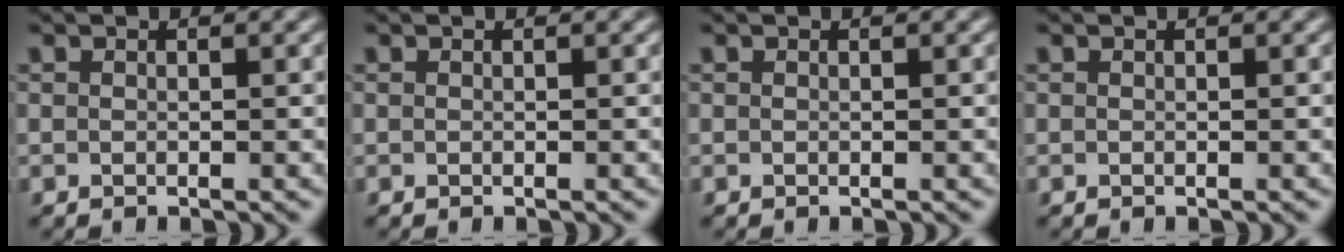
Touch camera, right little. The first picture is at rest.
{"total": 0.0}
{"total": 0.0}
{"total": 0.0}